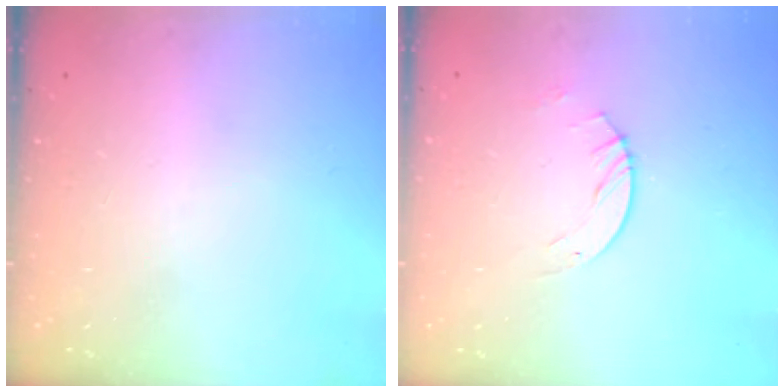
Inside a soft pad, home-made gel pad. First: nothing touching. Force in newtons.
{"total": 5.0, "press": 5.0, "slide": 0.5}